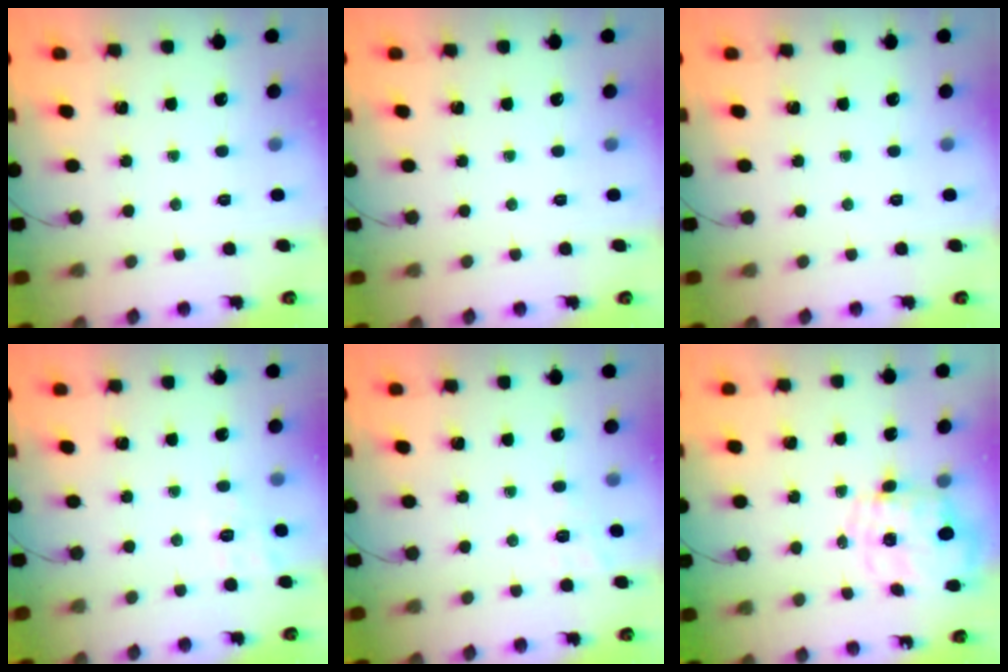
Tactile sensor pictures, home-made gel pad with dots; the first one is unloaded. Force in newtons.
{"total": 0.0}
{"total": 0.0}
{"total": 4.8, "press": 4.4, "slide": 1.9}
{"total": 2.3, "press": 0.9, "slide": 2.1}
{"total": 2.9, "press": 2.7, "slide": 1.1}